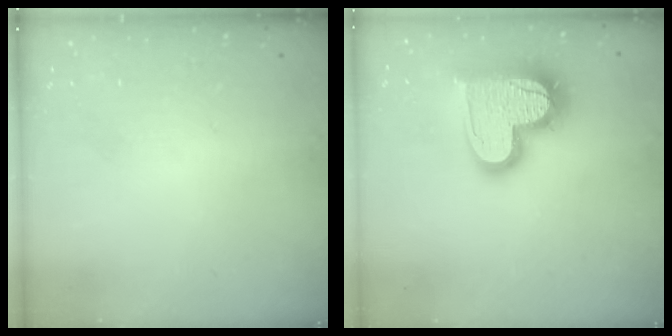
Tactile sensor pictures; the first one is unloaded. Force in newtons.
{"total": 20.0, "press": 19.9, "slide": 1.4}